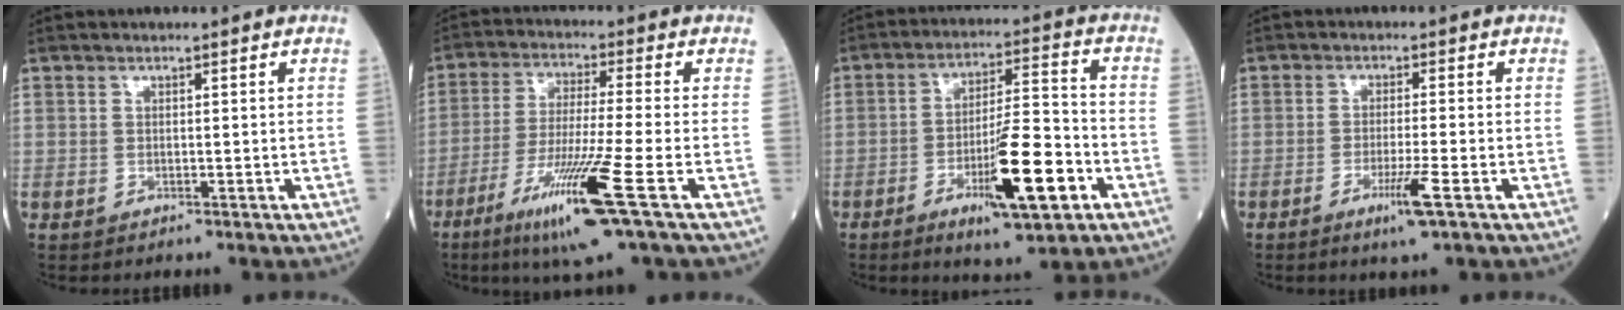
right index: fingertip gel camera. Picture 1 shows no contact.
{"total": 13.0, "force": [-6.2, -1.2, 11.4], "torque": [-0.223, -0.035, -0.115]}
{"total": 13.0, "force": [-5.4, 1.8, 11.7], "torque": [-0.193, -0.008, -0.086]}
{"total": 4.5, "force": [-2.3, -0.6, 3.8], "torque": [-0.071, -0.012, -0.044]}